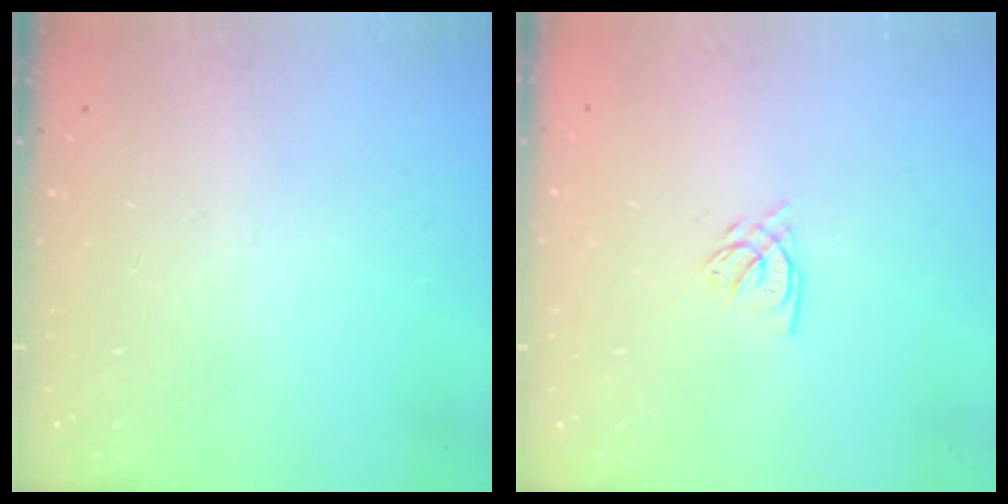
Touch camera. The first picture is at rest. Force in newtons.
{"total": 3.3, "press": 3.3, "slide": 0.3}